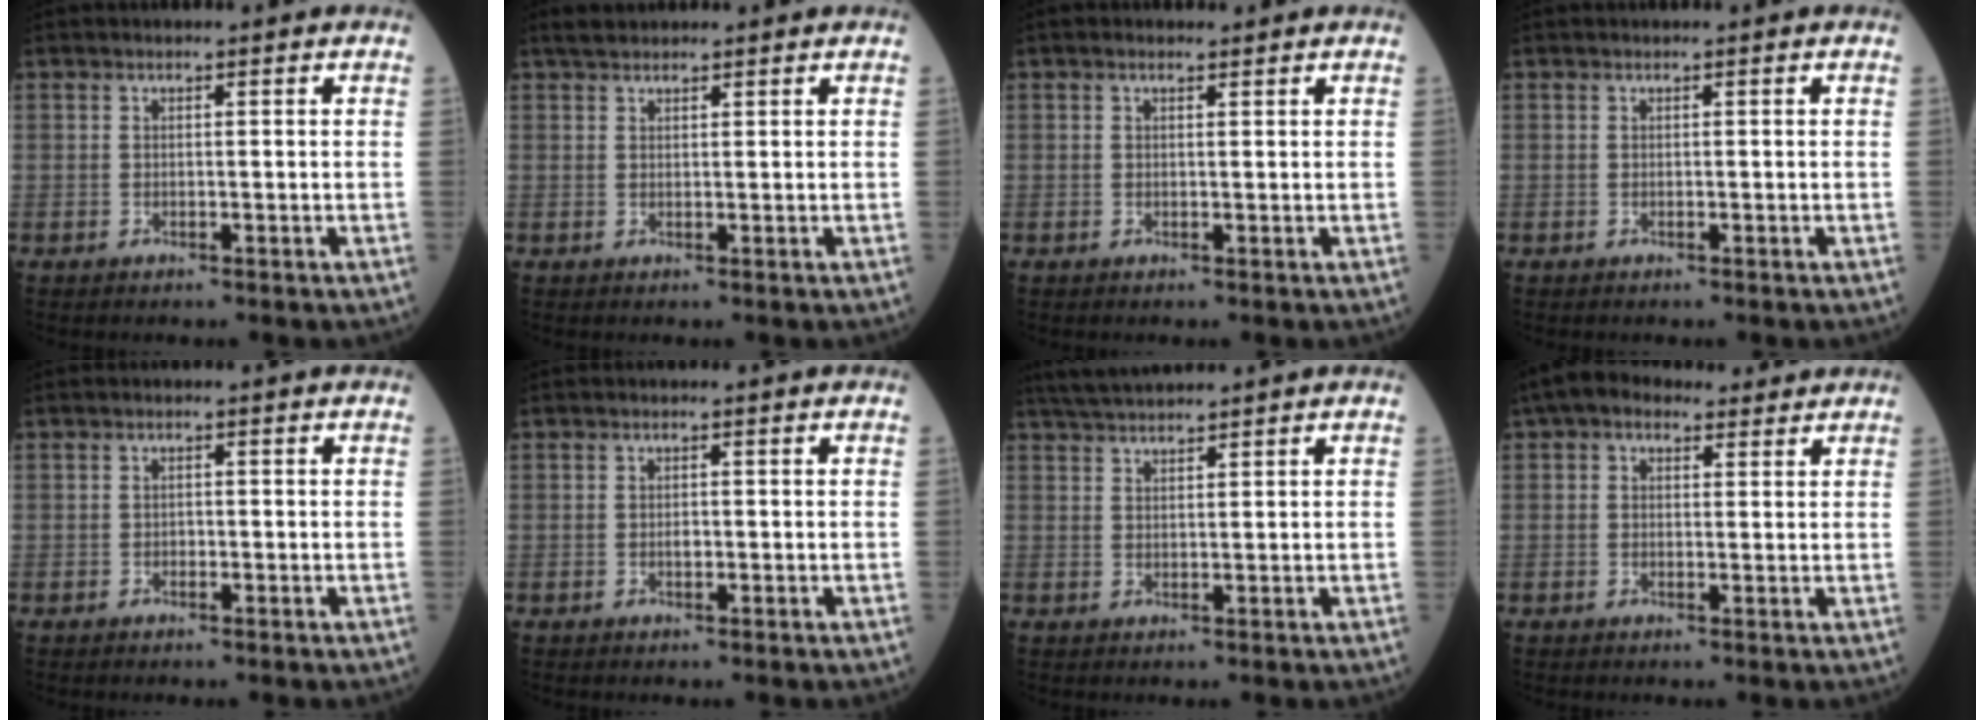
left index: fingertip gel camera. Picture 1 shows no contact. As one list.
[{"total": 2.3, "force": [2.1, 0.8, 0.7], "torque": [-0.014, 0.017, 0.036]}, {"total": 0.9, "force": [0.6, 0.4, 0.5], "torque": [-0.017, 0.005, 0.009]}, {"total": 0.0}, {"total": 0.7, "force": [-0.2, 0.5, 0.4], "torque": [-0.005, 0.002, -0.007]}, {"total": 0.9, "force": [-0.1, 0.5, 0.7], "torque": [-0.016, 0.000, -0.002]}, {"total": 5.3, "force": [4.9, 0.0, 2.0], "torque": [-0.041, 0.029, 0.095]}, {"total": 6.7, "force": [4.7, 3.6, 3.1], "torque": [-0.057, 0.042, 0.078]}]